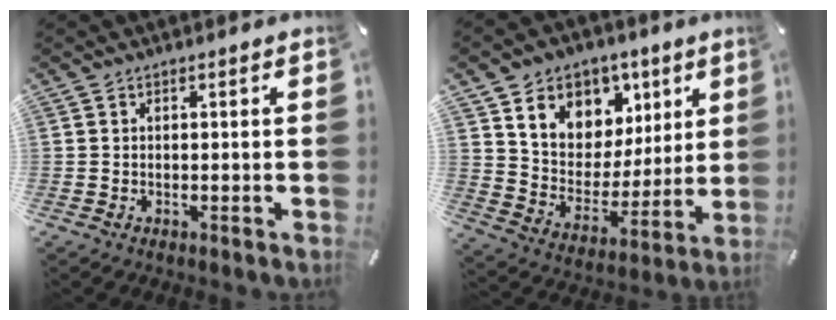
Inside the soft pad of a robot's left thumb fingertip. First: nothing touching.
{"total": 11.2, "force": [6.1, 9.2, 1.8], "torque": [-0.039, -0.050, 0.119]}